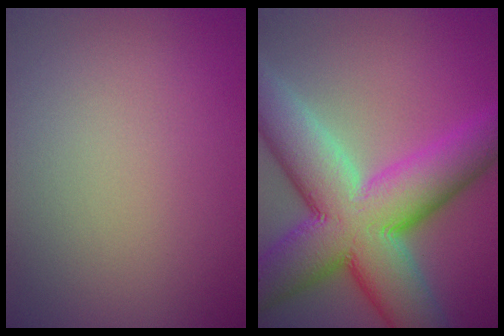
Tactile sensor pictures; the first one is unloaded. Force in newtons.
{"total": 14.6, "press": 14.6, "slide": 0.7}